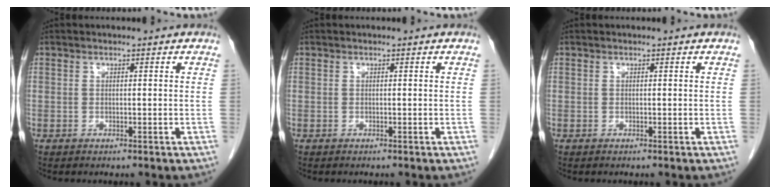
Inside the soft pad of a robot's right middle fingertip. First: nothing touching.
{"total": 0.0}
{"total": 0.0}